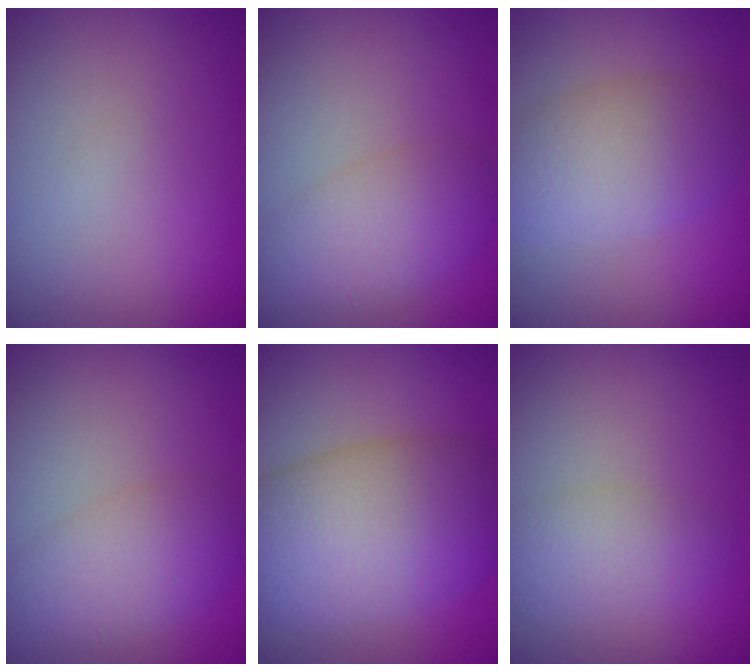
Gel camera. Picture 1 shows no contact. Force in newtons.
{"total": 4.0, "press": 4.0, "slide": 0.3}
{"total": 5.8, "press": 5.8, "slide": 0.6}
{"total": 4.0, "press": 4.0, "slide": 0.3}
{"total": 10.2, "press": 10.2, "slide": 0.3}
{"total": 2.6, "press": 2.6, "slide": 0.2}